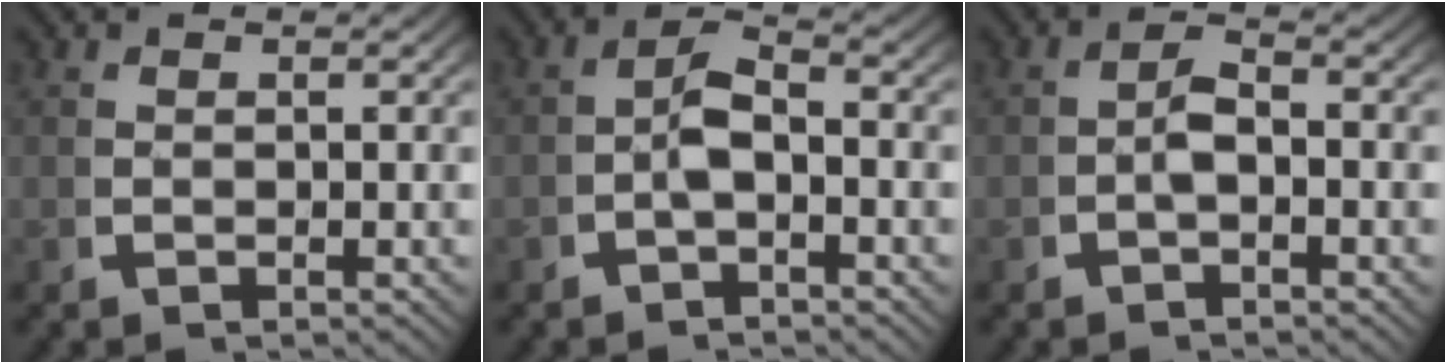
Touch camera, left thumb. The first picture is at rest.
{"total": 3.4, "force": [-1.1, 2.0, 2.5], "torque": [-0.047, -0.008, -0.021]}
{"total": 2.3, "force": [-1.0, 1.2, 1.6], "torque": [-0.029, -0.006, -0.019]}